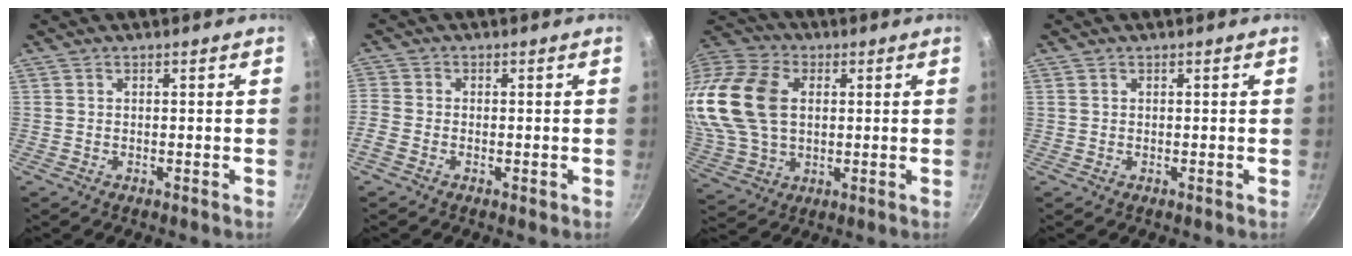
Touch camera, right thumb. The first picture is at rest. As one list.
[{"total": 3.8, "force": [-1.8, 2.4, 2.2], "torque": [-0.056, 0.003, -0.045]}, {"total": 18.8, "force": [2.8, 13.1, 13.2], "torque": [-0.251, 0.013, 0.053]}, {"total": 0.6, "force": [0.2, 0.5, 0.2], "torque": [-0.001, 0.003, 0.001]}]